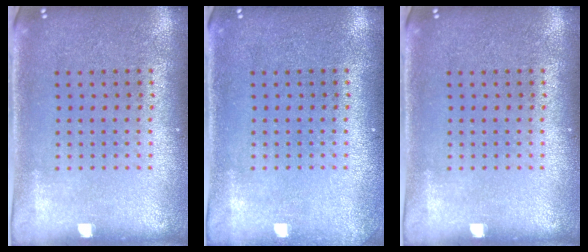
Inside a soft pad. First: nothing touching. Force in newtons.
{"total": 0.7, "press": 0.7, "slide": 0.0}
{"total": 0.0}